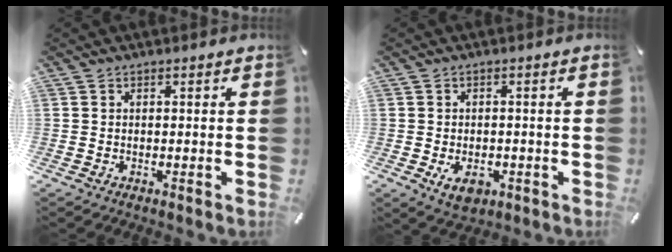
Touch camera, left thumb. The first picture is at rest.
{"total": 4.8, "force": [-1.7, 3.3, 3.1], "torque": [-0.054, 0.003, -0.032]}